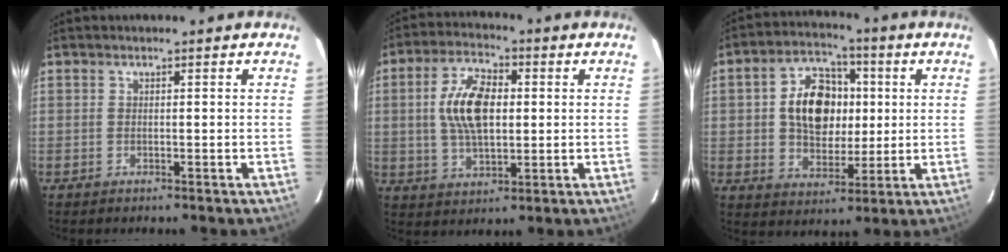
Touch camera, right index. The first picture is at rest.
{"total": 11.5, "force": [1.2, 6.1, 9.7], "torque": [-0.185, 0.014, 0.025]}
{"total": 12.7, "force": [1.7, 9.1, 8.7], "torque": [-0.161, 0.033, 0.038]}